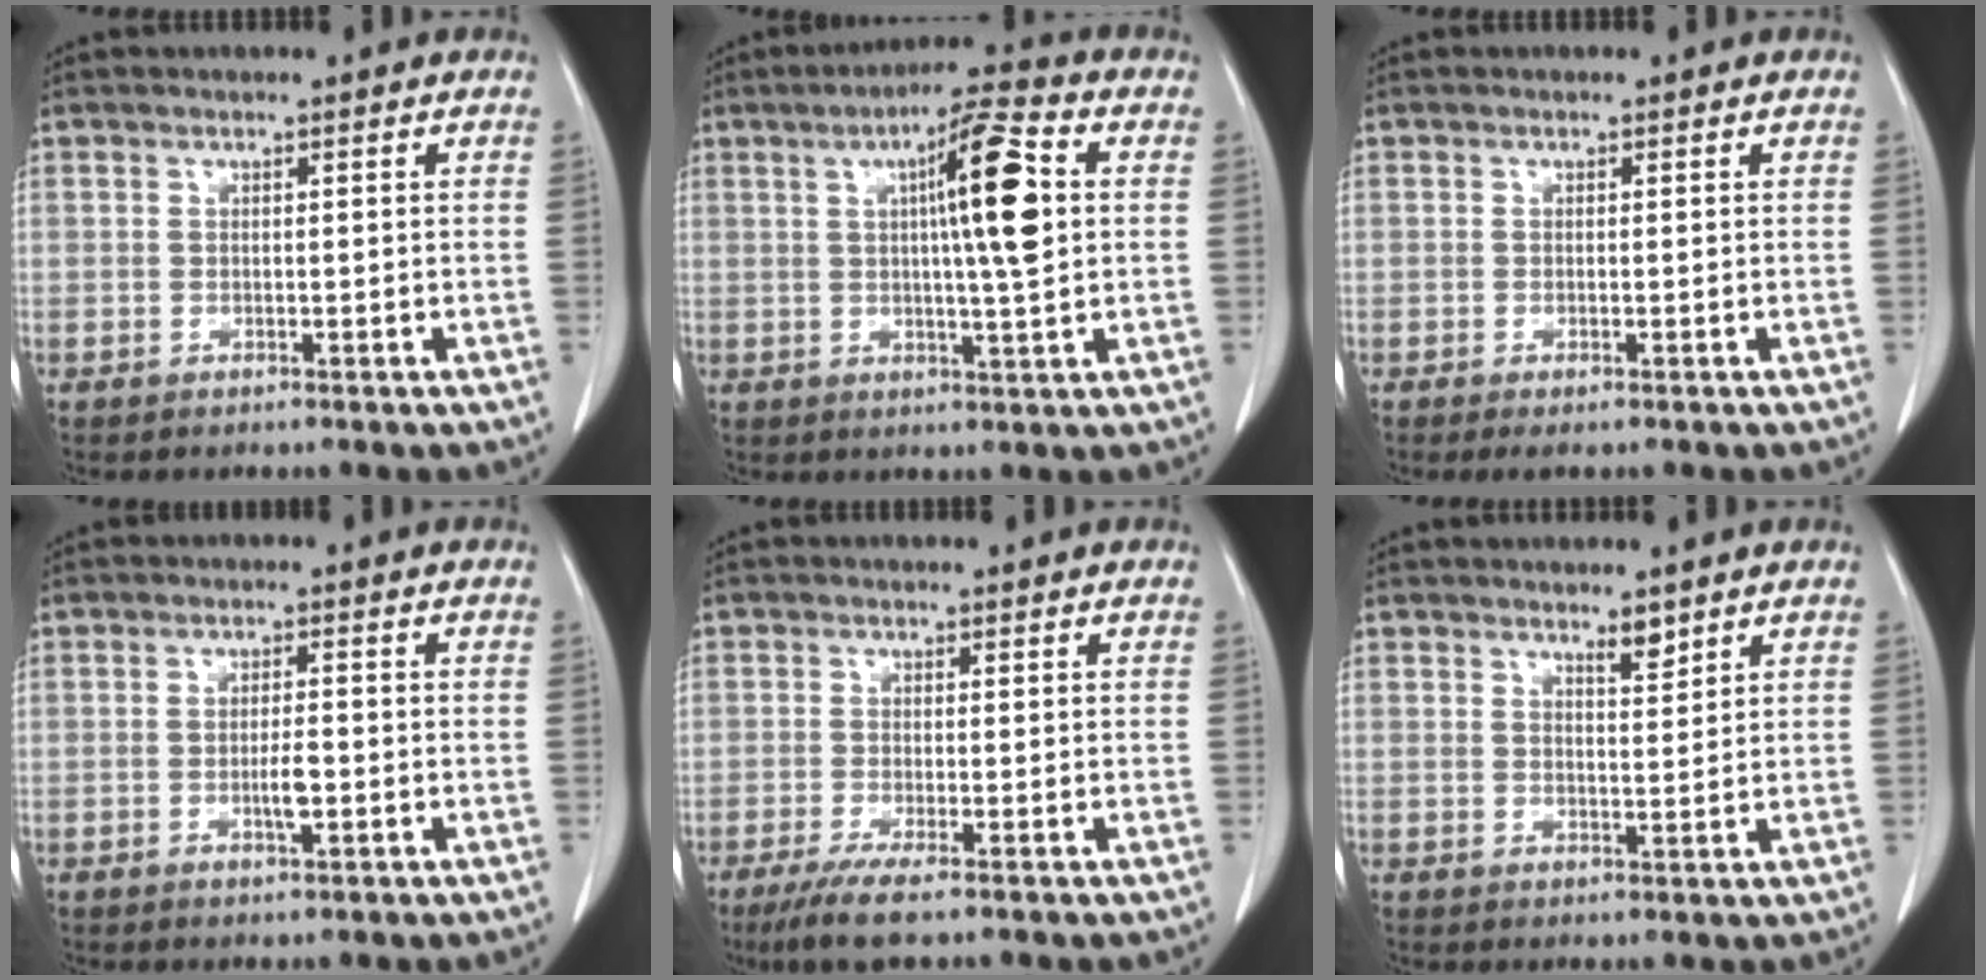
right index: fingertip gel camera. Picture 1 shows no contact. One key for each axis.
{"total": 11.1, "fx": 2.0, "fy": 0.5, "fz": 10.9, "tx": -0.170, "ty": 0.010, "tz": 0.028}
{"total": 1.1, "fx": -0.6, "fy": 0.1, "fz": 0.9, "tx": -0.015, "ty": -0.003, "tz": -0.010}
{"total": 2.8, "fx": -0.7, "fy": 0.5, "fz": 2.7, "tx": -0.046, "ty": 0.001, "tz": -0.009}
{"total": 4.9, "fx": -3.2, "fy": 0.1, "fz": 3.7, "tx": -0.068, "ty": -0.016, "tz": -0.059}
{"total": 2.3, "fx": 1.9, "fy": 0.5, "fz": 1.2, "tx": -0.023, "ty": -0.005, "tz": 0.033}